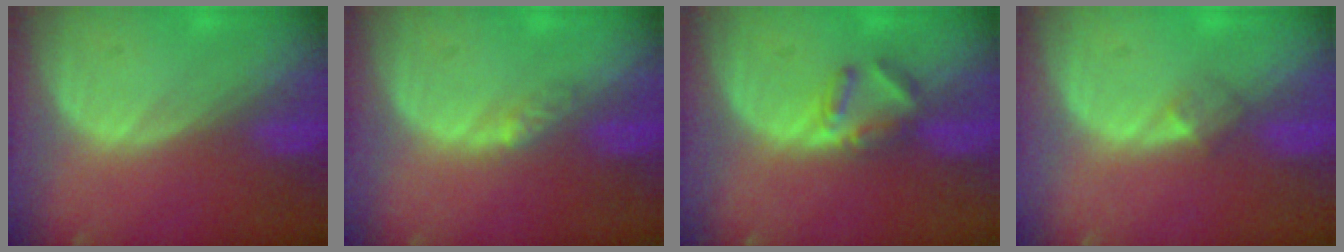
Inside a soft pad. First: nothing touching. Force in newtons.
{"total": 2.2, "press": 1.7, "slide": 1.3}
{"total": 3.7, "press": 3.6, "slide": 1.0}
{"total": 2.0, "press": 1.6, "slide": 1.1}